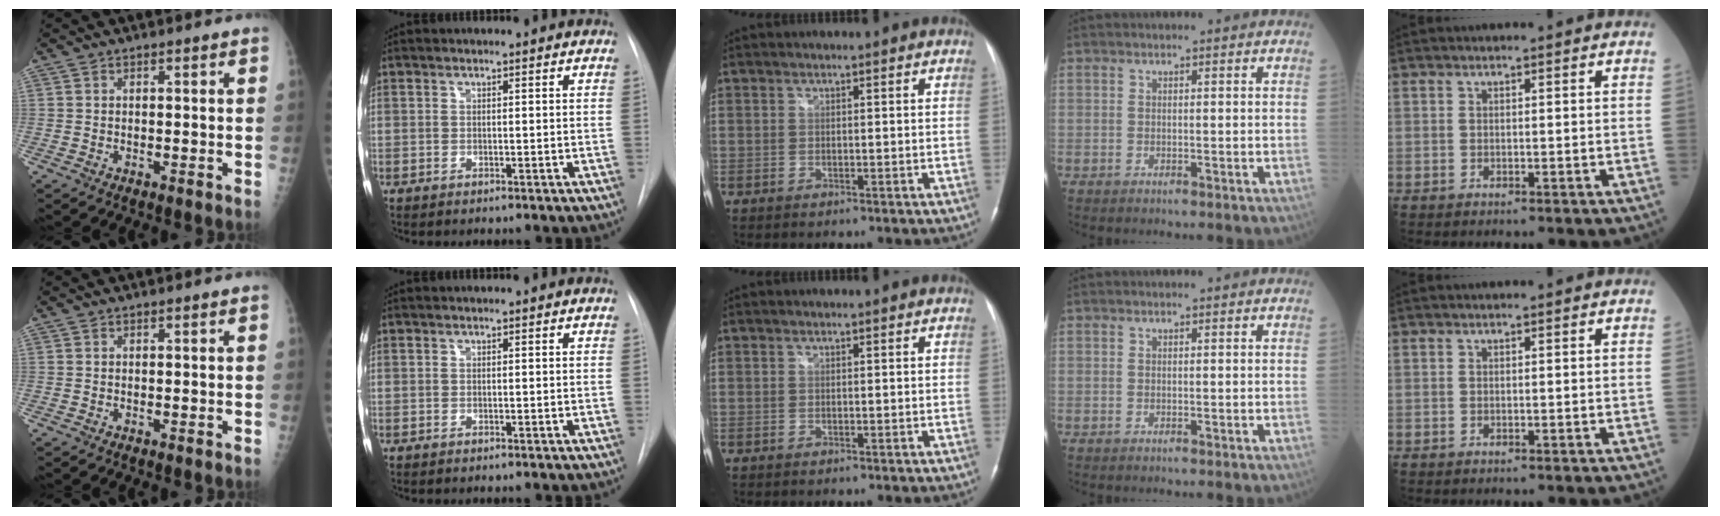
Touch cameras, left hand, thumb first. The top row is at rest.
{}